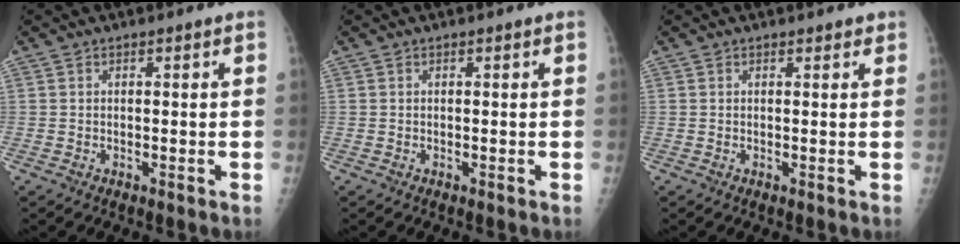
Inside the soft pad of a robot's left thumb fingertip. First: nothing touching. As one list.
[{"total": 0.0}, {"total": 0.9, "force": [0.7, 0.4, 0.3], "torque": [0.000, -0.004, 0.007]}]